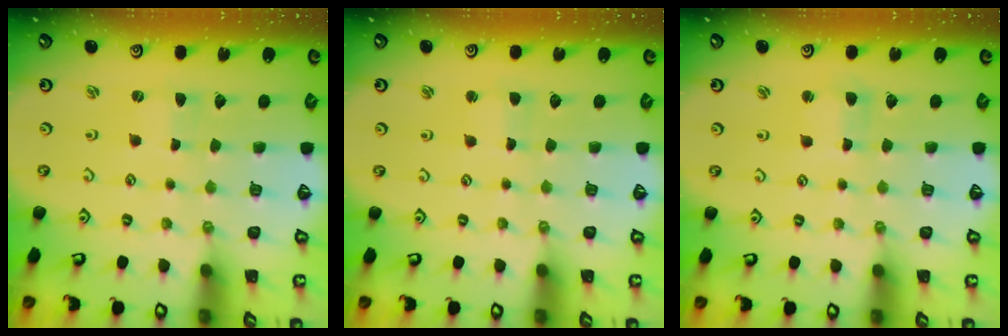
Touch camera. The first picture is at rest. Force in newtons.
{"total": 1.7, "press": 1.7, "slide": 0.2}
{"total": 1.7, "press": 1.7, "slide": 0.4}